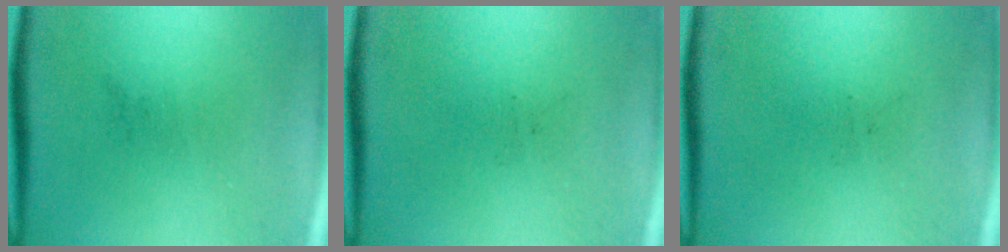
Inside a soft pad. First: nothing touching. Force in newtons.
{"total": 0.0}
{"total": 0.0}